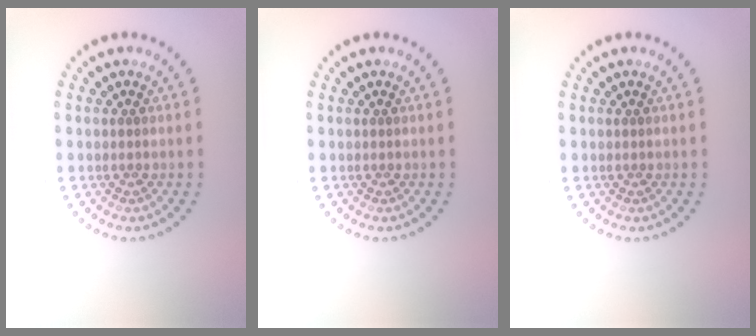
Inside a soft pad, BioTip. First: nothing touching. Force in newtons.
{"total": 0.0}
{"total": 0.0}